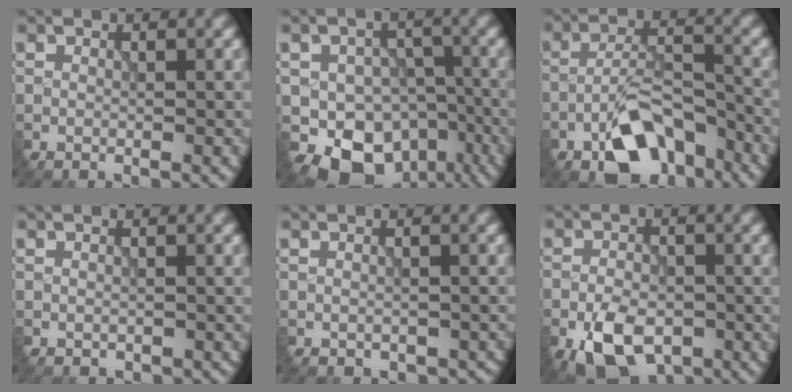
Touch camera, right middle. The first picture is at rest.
{"total": 7.9, "force": [-4.0, 5.6, 3.8], "torque": [-0.047, -0.020, -0.054]}
{"total": 8.0, "force": [-5.5, 3.2, 4.8], "torque": [-0.072, 0.004, -0.104]}
{"total": 0.8, "force": [-0.5, 0.6, 0.1], "torque": [-0.002, -0.010, -0.006]}
{"total": 2.4, "force": [-1.2, 1.7, 1.2], "torque": [-0.011, -0.020, -0.008]}
{"total": 6.9, "force": [-3.9, 3.9, 4.1], "torque": [-0.078, -0.017, -0.069]}